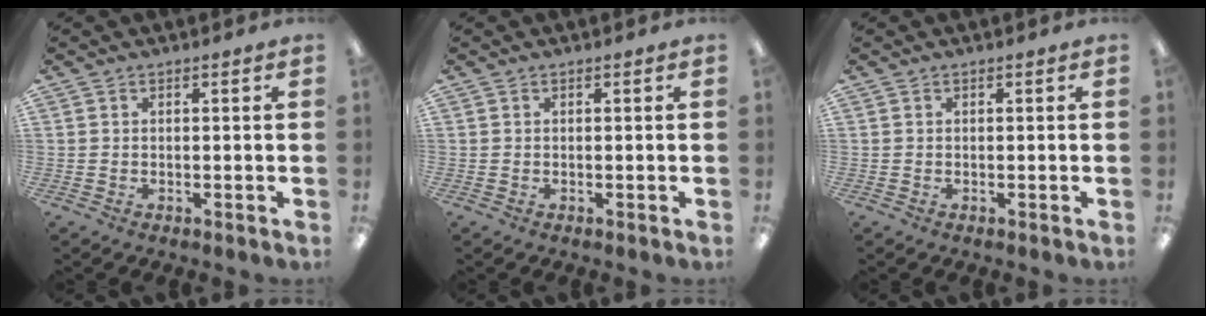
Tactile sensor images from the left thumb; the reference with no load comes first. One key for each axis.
{"total": 0.0}
{"total": 0.0}